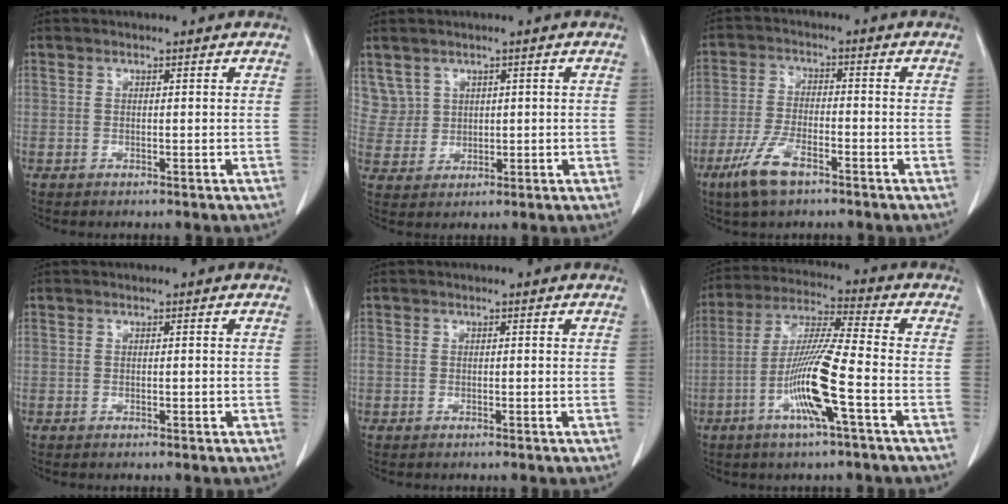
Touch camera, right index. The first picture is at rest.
{"total": 4.5, "force": [2.4, 3.8, 0.0], "torque": [0.003, 0.008, 0.057]}
{"total": 7.4, "force": [-4.6, 2.2, 5.3], "torque": [-0.116, -0.010, -0.087]}
{"total": 0.5, "force": [-0.1, 0.3, 0.4], "torque": [-0.010, 0.002, 0.003]}
{"total": 0.6, "force": [0.0, 0.5, 0.3], "torque": [-0.015, 0.010, 0.003]}
{"total": 11.9, "force": [-4.1, -0.2, 11.2], "torque": [-0.224, -0.007, -0.083]}